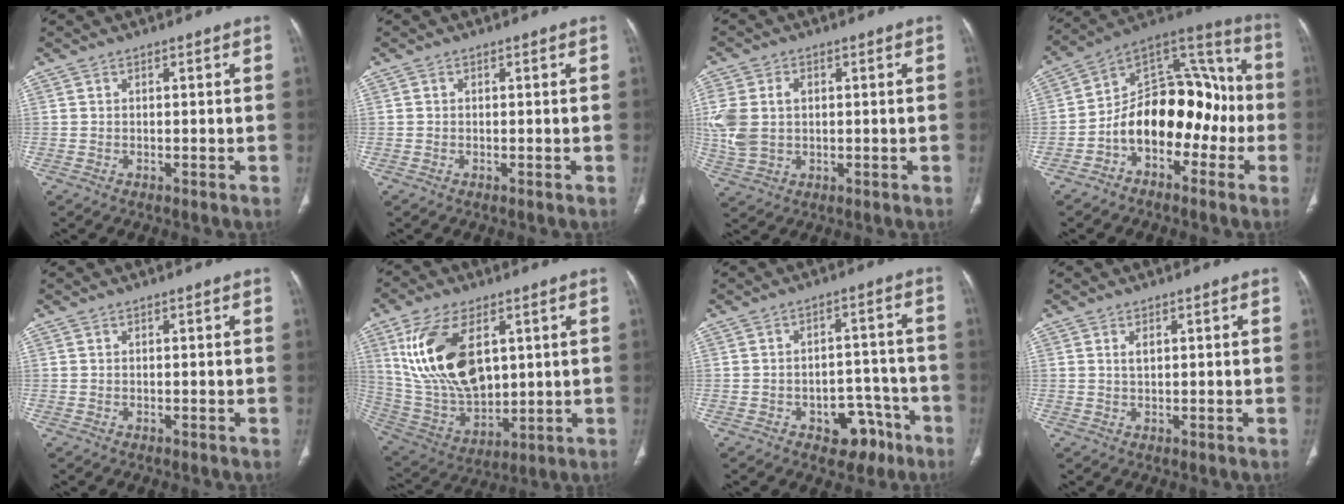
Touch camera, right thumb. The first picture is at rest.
{"total": 0.0}
{"total": 10.1, "force": [1.4, 7.0, 7.1], "torque": [-0.164, 0.011, 0.038]}
{"total": 18.6, "force": [-4.7, 11.9, 13.5], "torque": [-0.165, 0.086, -0.080]}
{"total": 0.0}
{"total": 19.6, "force": [5.8, 11.1, 15.1], "torque": [-0.270, -0.022, 0.129]}
{"total": 8.4, "force": [-4.7, 5.5, 4.2], "torque": [-0.019, 0.047, -0.059]}
{"total": 1.6, "force": [0.7, 0.8, 1.3], "torque": [-0.022, -0.001, 0.015]}